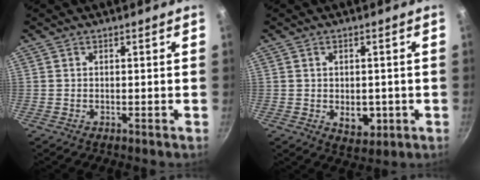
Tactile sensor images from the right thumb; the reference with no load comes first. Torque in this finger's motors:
{"motor_torque": [-0.26, 0.10, 0.19, 0.51, 0.00]}